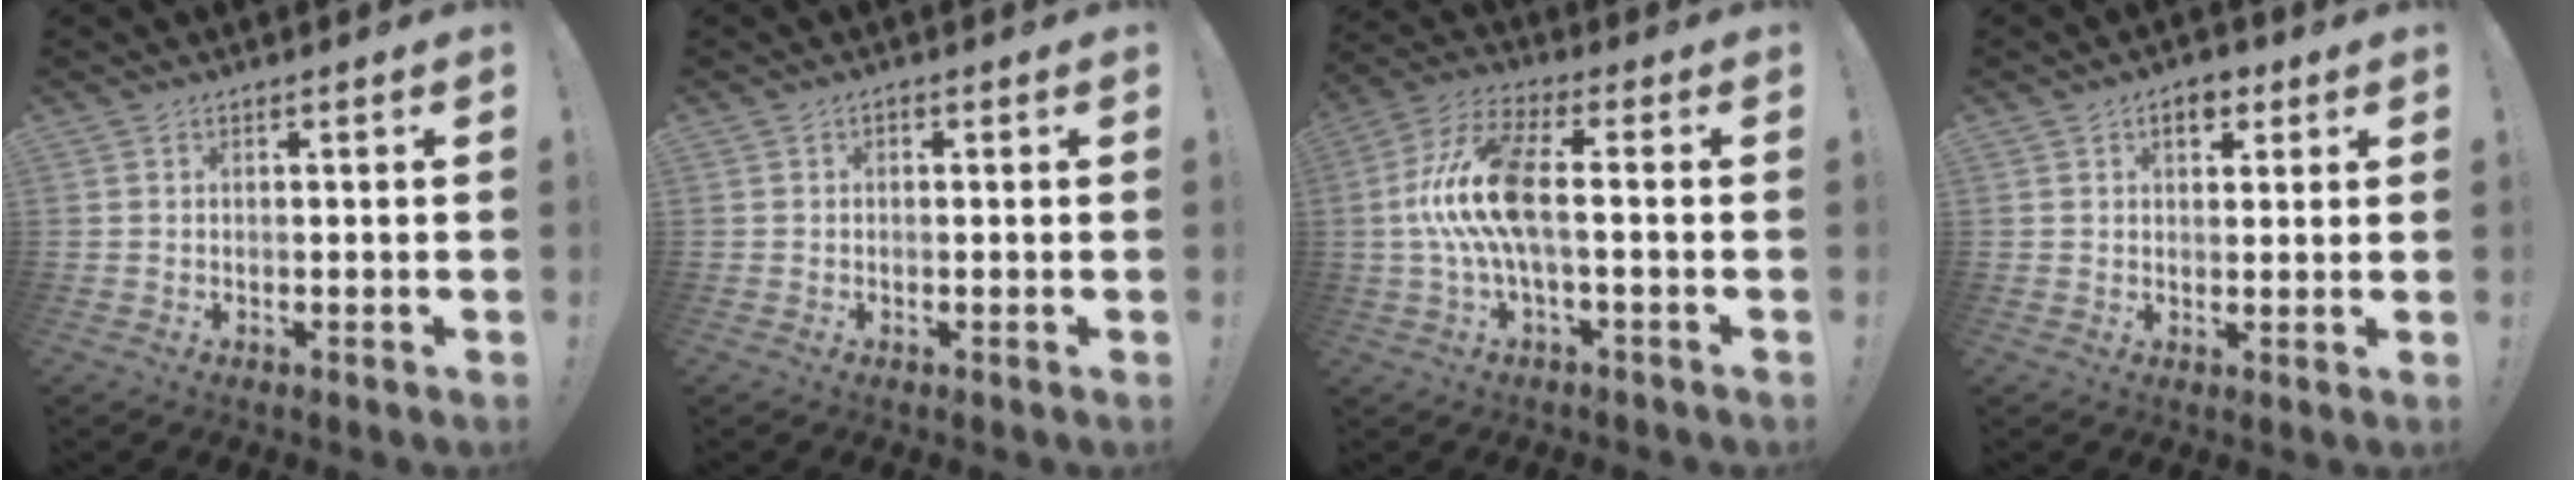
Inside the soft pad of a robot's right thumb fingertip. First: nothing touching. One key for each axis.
{"total": 0.9, "fx": -0.7, "fy": 0.4, "fz": 0.3, "tx": -0.006, "ty": 0.004, "tz": -0.012}
{"total": 14.3, "fx": -0.1, "fy": 4.8, "fz": 13.4, "tx": -0.269, "ty": -0.002, "tz": -0.007}
{"total": 5.0, "fx": 2.2, "fy": 3.5, "fz": 2.9, "tx": -0.029, "ty": 0.000, "tz": 0.035}